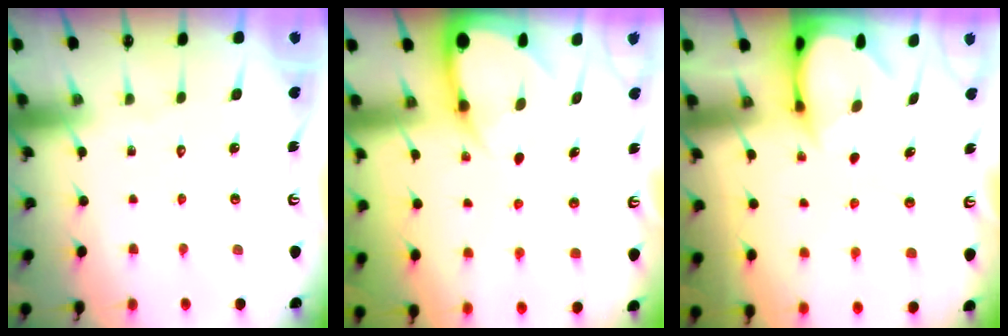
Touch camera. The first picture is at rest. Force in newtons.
{"total": 5.5, "press": 5.5, "slide": 0.7}
{"total": 3.3, "press": 3.3, "slide": 0.3}